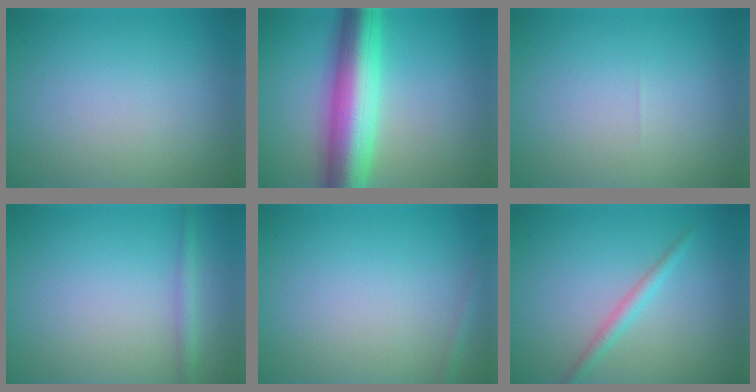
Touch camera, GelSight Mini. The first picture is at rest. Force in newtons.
{"total": 10.1, "press": 10.1, "slide": 0.1}
{"total": 0.0}
{"total": 1.4, "press": 1.4, "slide": 0.1}
{"total": 0.7, "press": 0.7, "slide": 0.0}
{"total": 1.7, "press": 1.7, "slide": 0.1}